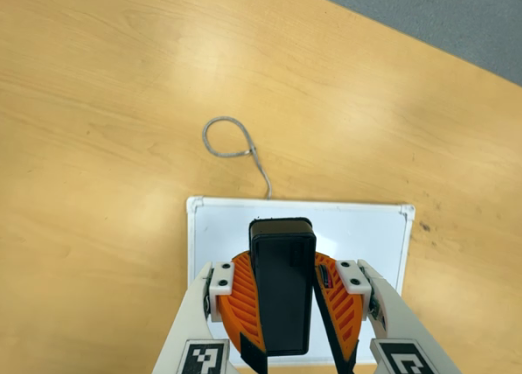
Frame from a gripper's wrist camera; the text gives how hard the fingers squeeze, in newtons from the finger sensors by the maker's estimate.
{"total": 11.4, "left": 10.7, "right": 12.1}